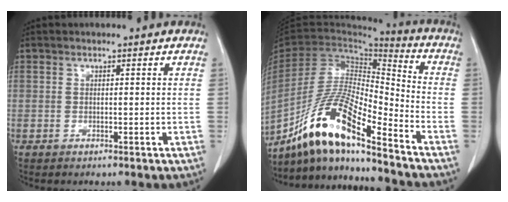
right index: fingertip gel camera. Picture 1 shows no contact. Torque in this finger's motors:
{"motor_torque": [1.15, -1.00, 0.87, 0.21]}